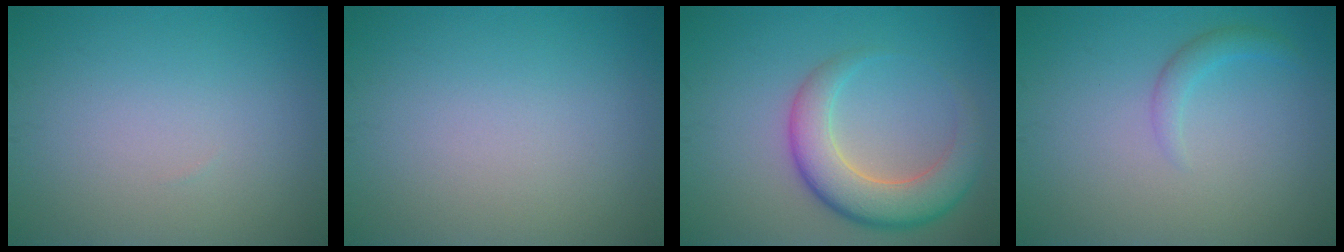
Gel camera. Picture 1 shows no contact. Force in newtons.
{"total": 0.0}
{"total": 6.0, "press": 6.0, "slide": 0.2}
{"total": 1.5, "press": 1.5, "slide": 0.0}